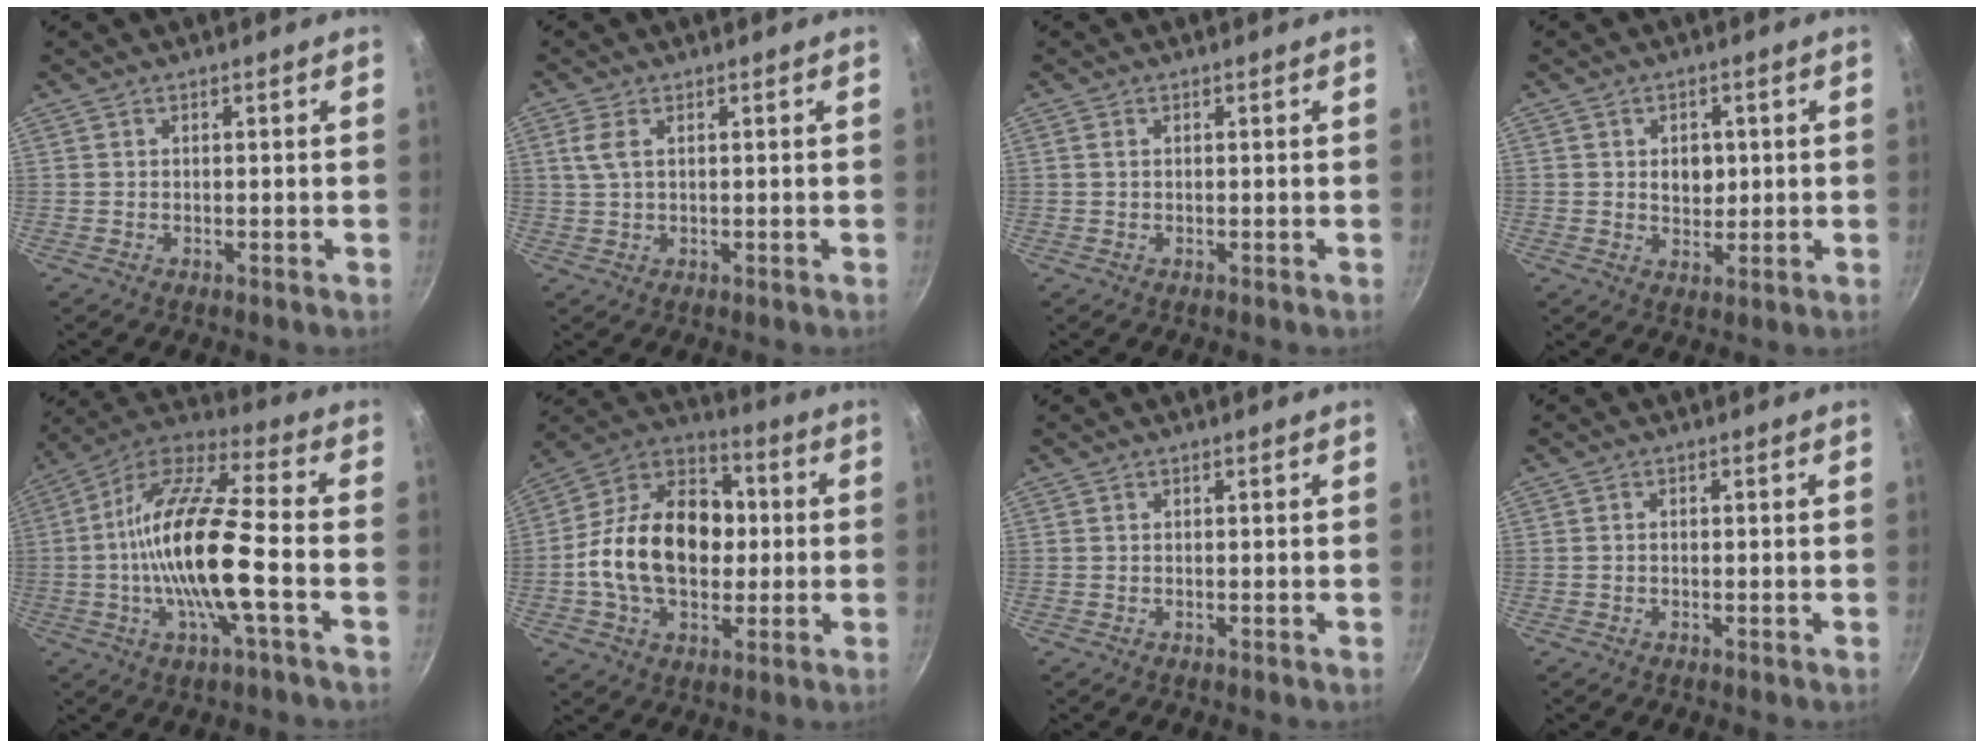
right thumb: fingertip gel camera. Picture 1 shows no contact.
{"total": 3.3, "force": [1.1, 1.7, 2.7], "torque": [-0.058, 0.003, 0.022]}
{"total": 0.8, "force": [0.2, 0.5, 0.5], "torque": [-0.010, 0.002, 0.003]}
{"total": 4.3, "force": [0.6, 3.6, 2.3], "torque": [-0.014, -0.007, 0.008]}
{"total": 18.6, "force": [-3.1, 4.4, 17.9], "torque": [-0.335, 0.031, -0.074]}
{"total": 21.1, "force": [-0.4, 14.8, 15.1], "torque": [-0.222, 0.039, -0.022]}
{"total": 0.0}
{"total": 0.7, "force": [-0.1, 0.5, 0.4], "torque": [-0.007, 0.004, -0.002]}